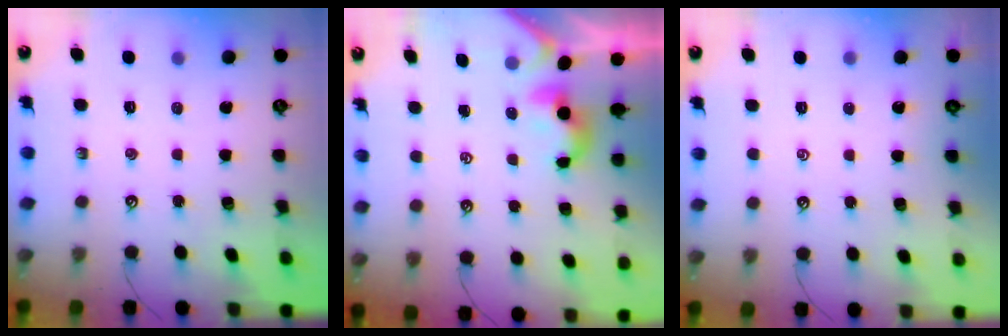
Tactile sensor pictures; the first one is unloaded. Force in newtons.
{"total": 0.6, "press": 0.6, "slide": 0.3}
{"total": 3.1, "press": 3.1, "slide": 0.1}